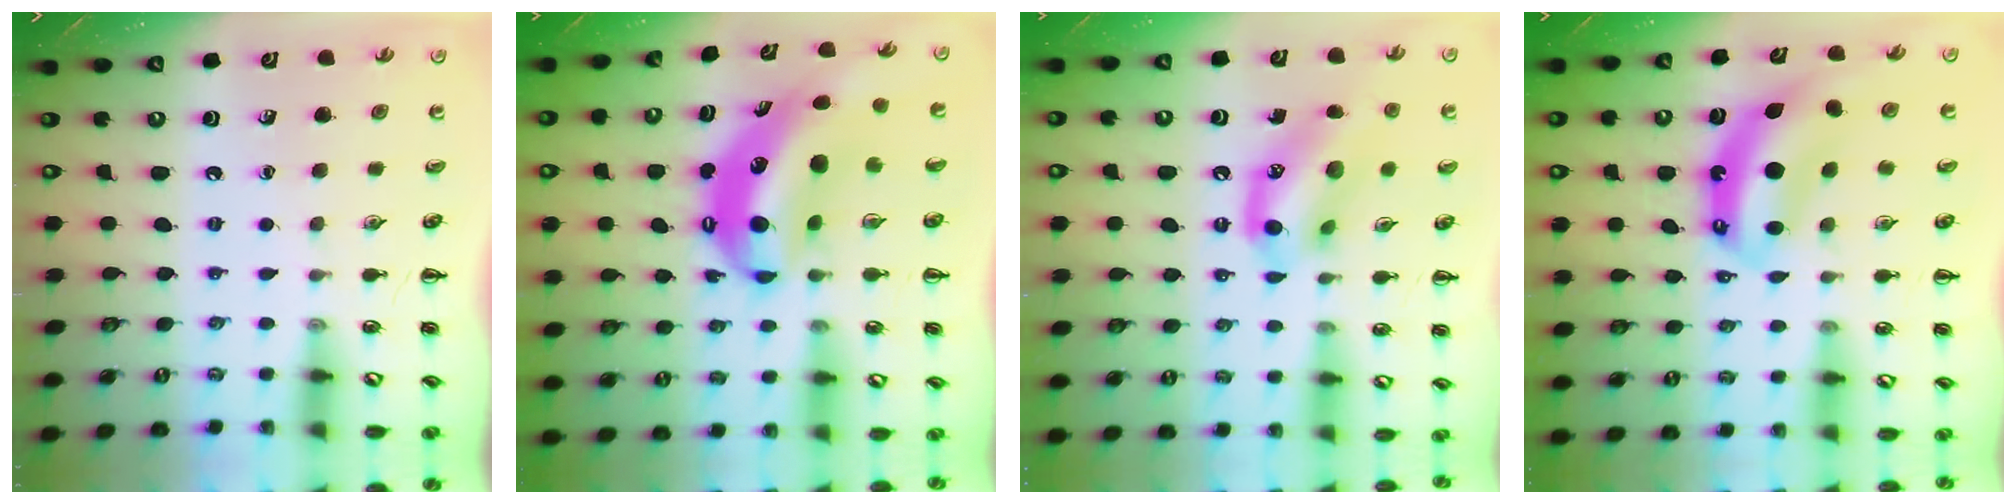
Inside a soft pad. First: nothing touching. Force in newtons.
{"total": 10.2, "press": 9.9, "slide": 2.3}
{"total": 13.6, "press": 13.5, "slide": 1.7}
{"total": 7.8, "press": 7.6, "slide": 2.0}